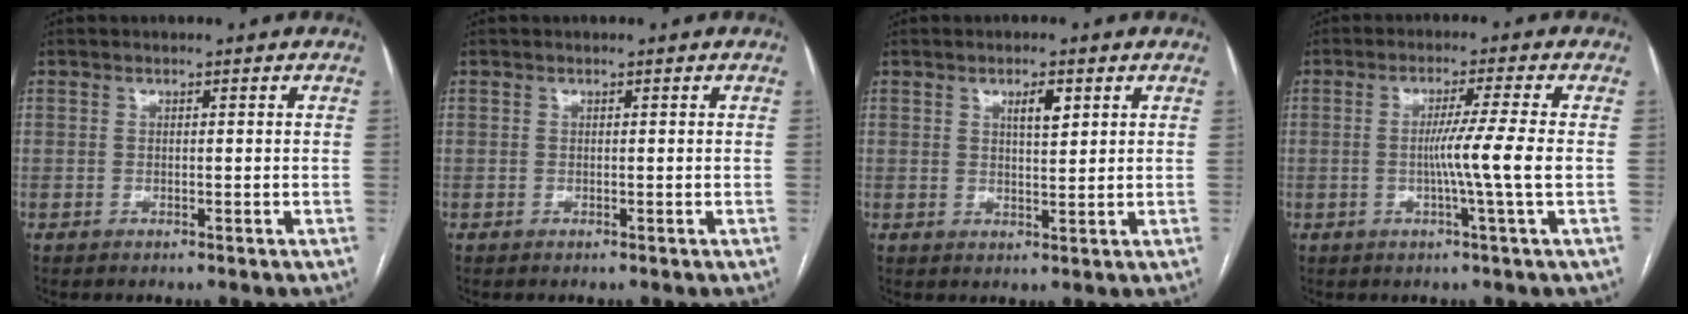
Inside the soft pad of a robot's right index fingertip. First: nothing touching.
{"total": 0.0}
{"total": 3.1, "force": [1.5, 0.9, 2.6], "torque": [-0.043, -0.001, 0.025]}
{"total": 6.1, "force": [-0.8, -2.0, 5.8], "torque": [-0.095, -0.008, -0.012]}